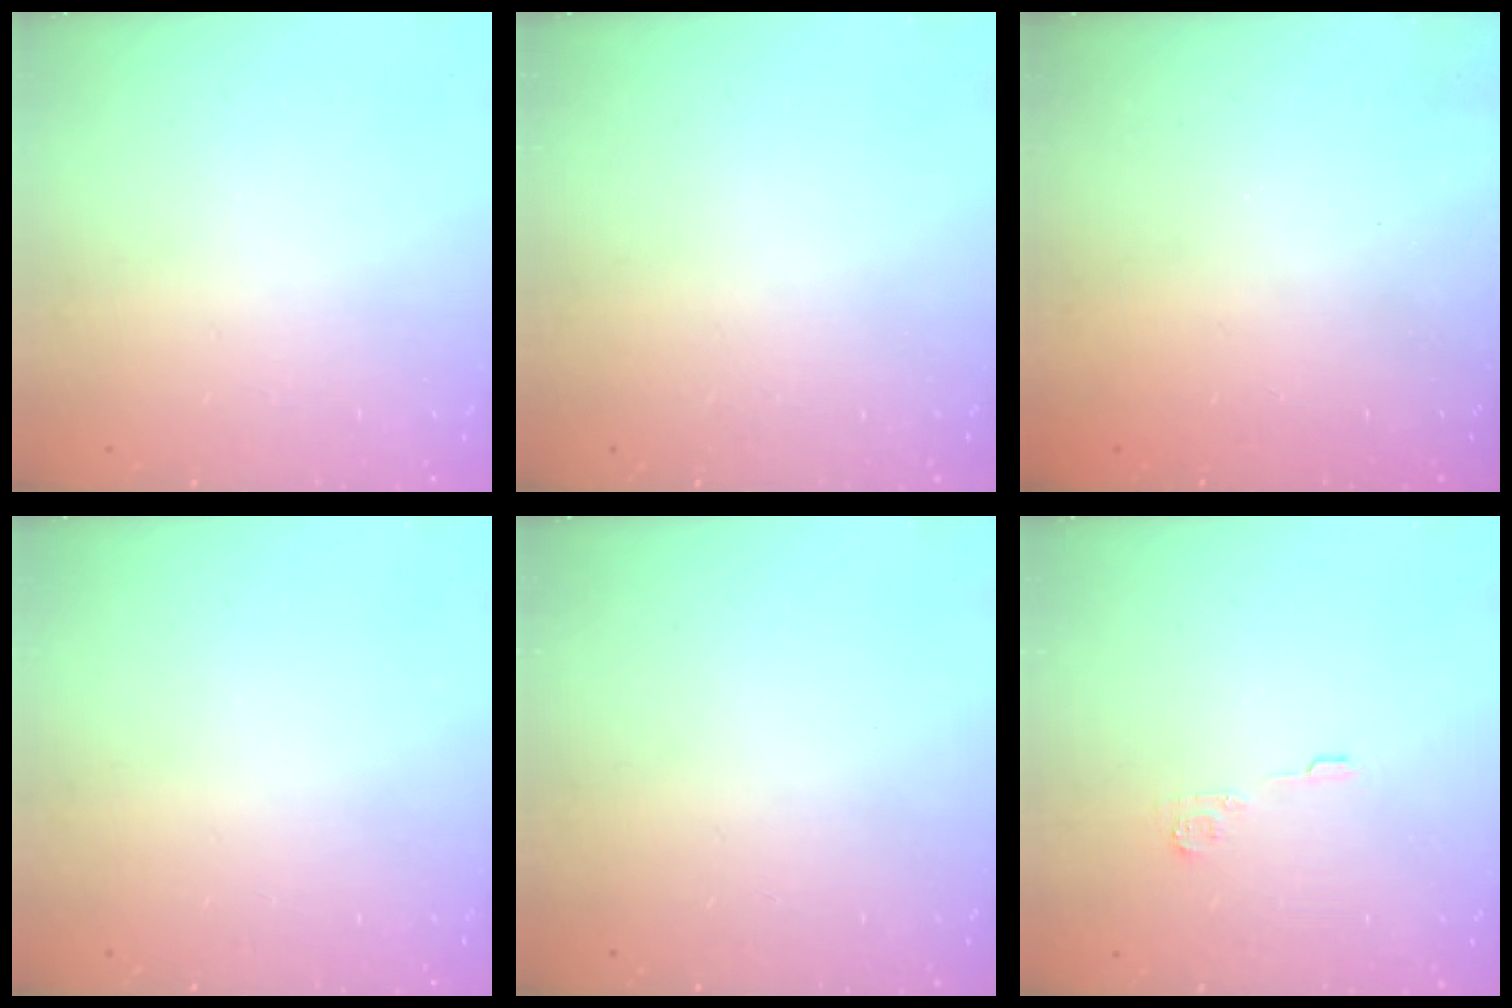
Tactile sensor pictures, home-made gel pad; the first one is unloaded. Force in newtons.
{"total": 0.0}
{"total": 2.3, "press": 2.2, "slide": 0.8}
{"total": 0.0}
{"total": 0.0}
{"total": 4.9, "press": 4.9, "slide": 0.2}